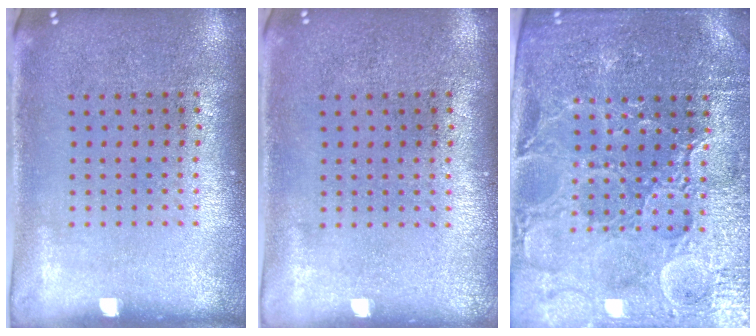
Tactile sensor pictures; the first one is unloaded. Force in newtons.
{"total": 0.0}
{"total": 4.2, "press": 4.1, "slide": 1.2}